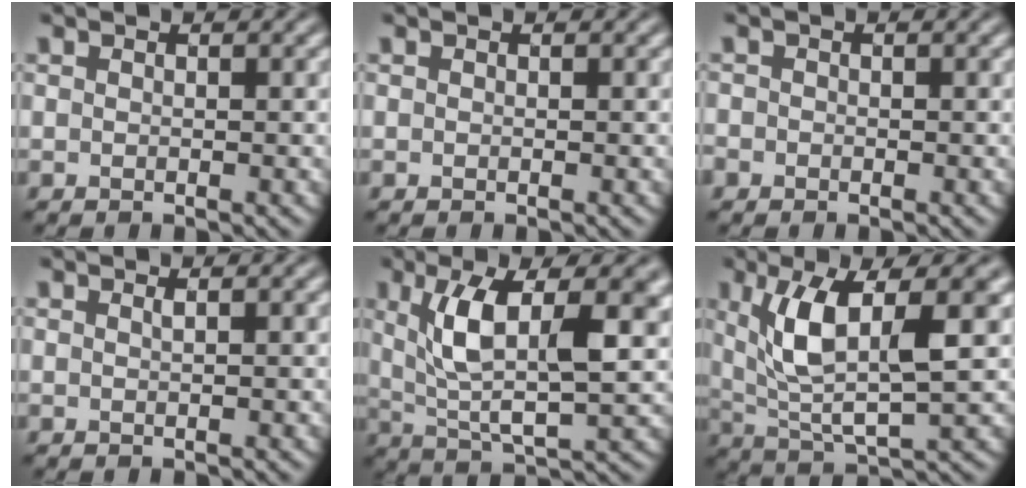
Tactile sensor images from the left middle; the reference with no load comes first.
{"total": 0.0}
{"total": 0.8, "force": [-0.5, 0.7, 0.0], "torque": [0.005, -0.005, -0.011]}
{"total": 0.7, "force": [0.3, 0.2, 0.5], "torque": [-0.002, 0.001, 0.004]}
{"total": 9.4, "force": [2.4, 3.7, 8.3], "torque": [-0.153, 0.000, 0.040]}
{"total": 8.4, "force": [2.2, 2.9, 7.6], "torque": [-0.150, -0.003, 0.042]}